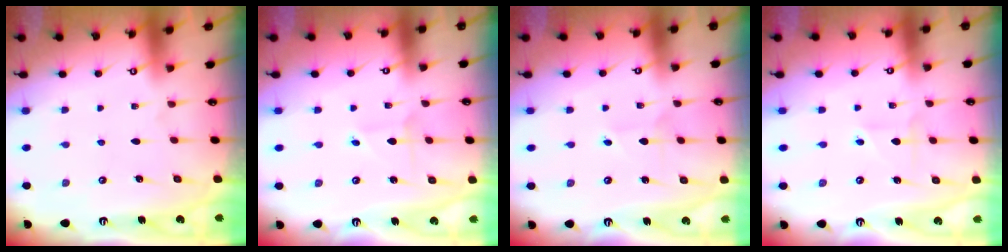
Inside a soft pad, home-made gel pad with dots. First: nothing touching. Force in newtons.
{"total": 2.0, "press": 2.0, "slide": 0.1}
{"total": 2.4, "press": 2.3, "slide": 0.2}
{"total": 2.0, "press": 2.0, "slide": 0.5}